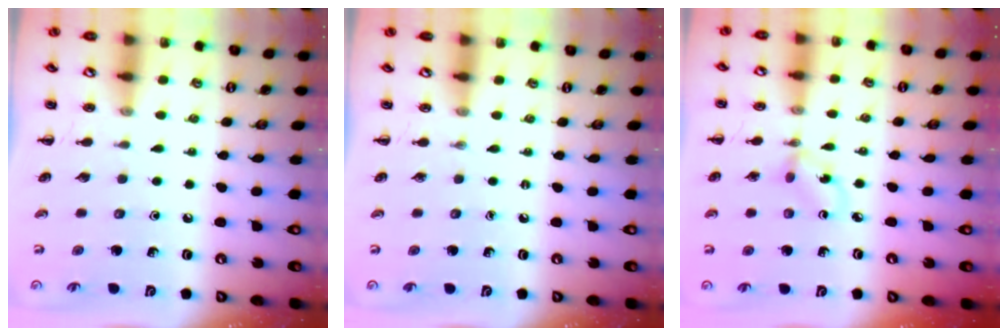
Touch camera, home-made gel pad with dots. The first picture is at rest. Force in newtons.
{"total": 0.0}
{"total": 1.8, "press": 1.7, "slide": 0.6}